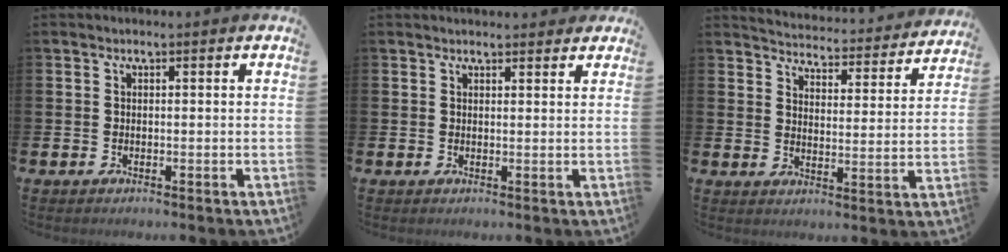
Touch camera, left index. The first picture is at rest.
{"total": 1.8, "force": [1.8, 0.5, 0.1], "torque": [0.006, -0.003, 0.031]}
{"total": 4.3, "force": [4.3, 0.5, 0.2], "torque": [-0.022, -0.039, 0.068]}